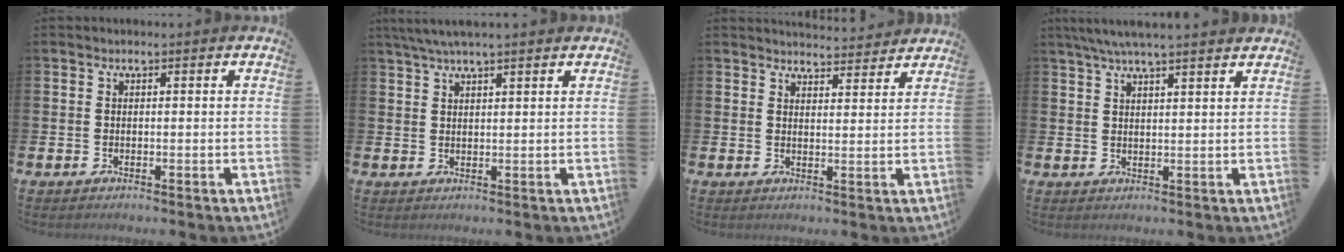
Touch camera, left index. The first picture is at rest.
{"total": 3.5, "force": [2.9, 0.3, 2.0], "torque": [-0.046, -0.002, 0.053]}
{"total": 3.8, "force": [3.8, 0.2, -0.1], "torque": [0.005, -0.027, 0.067]}
{"total": 4.8, "force": [4.3, -0.1, 2.2], "torque": [-0.054, -0.009, 0.078]}